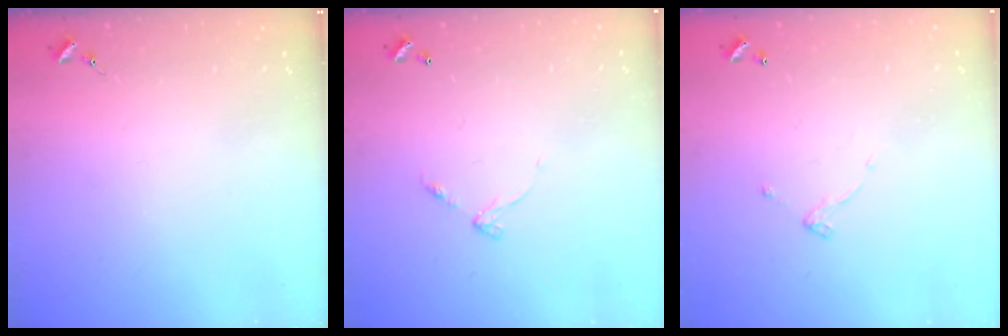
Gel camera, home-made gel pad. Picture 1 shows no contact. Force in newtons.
{"total": 5.6, "press": 5.6, "slide": 0.5}
{"total": 4.9, "press": 4.9, "slide": 0.1}